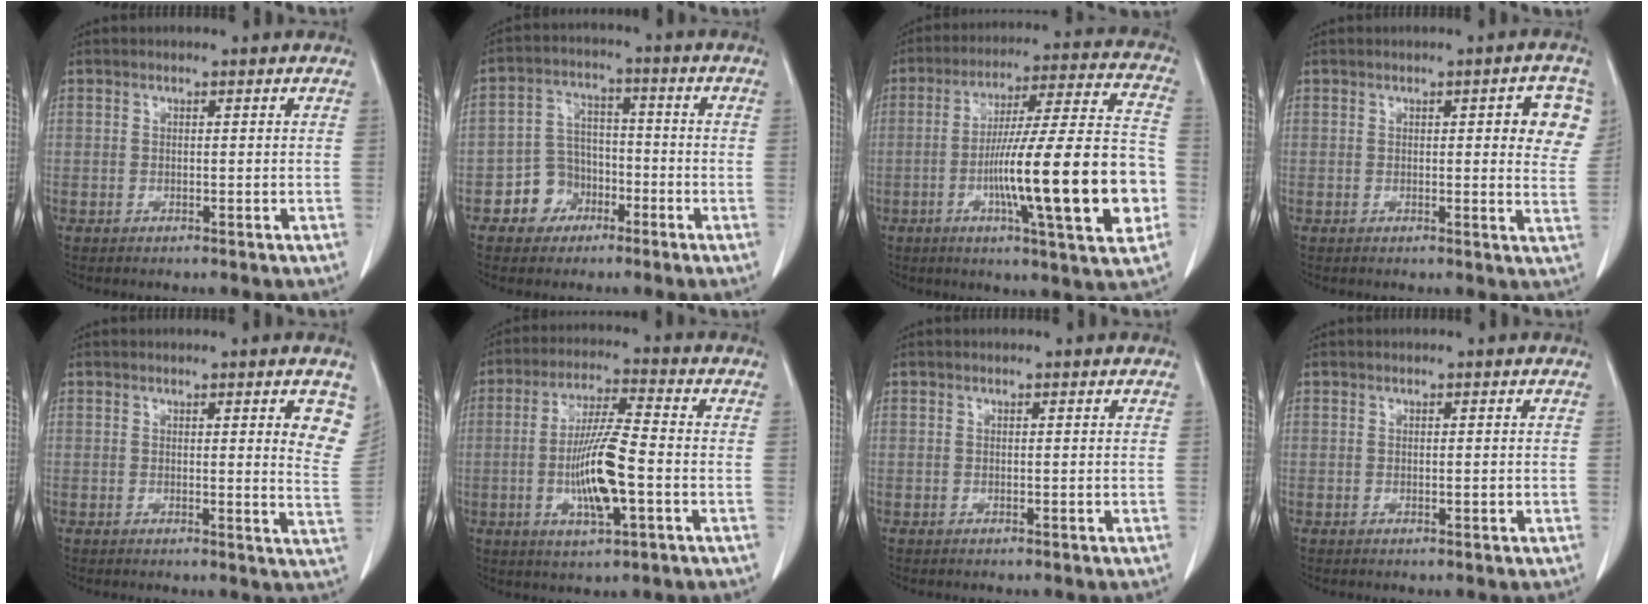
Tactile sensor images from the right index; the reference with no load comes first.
{"total": 6.4, "force": [-3.1, 5.4, 1.5], "torque": [-0.025, 0.020, -0.046]}
{"total": 22.0, "force": [-5.2, 1.3, 21.3], "torque": [-0.302, 0.008, -0.076]}
{"total": 6.6, "force": [2.0, 1.6, 6.1], "torque": [-0.055, -0.003, 0.014]}
{"total": 6.3, "force": [2.8, 0.9, 5.6], "torque": [-0.058, -0.013, 0.020]}
{"total": 10.9, "force": [-2.3, 1.4, 10.5], "torque": [-0.203, -0.003, -0.040]}
{"total": 0.0}
{"total": 0.7, "force": [-0.1, 0.2, 0.7], "torque": [-0.010, 0.000, 0.003]}